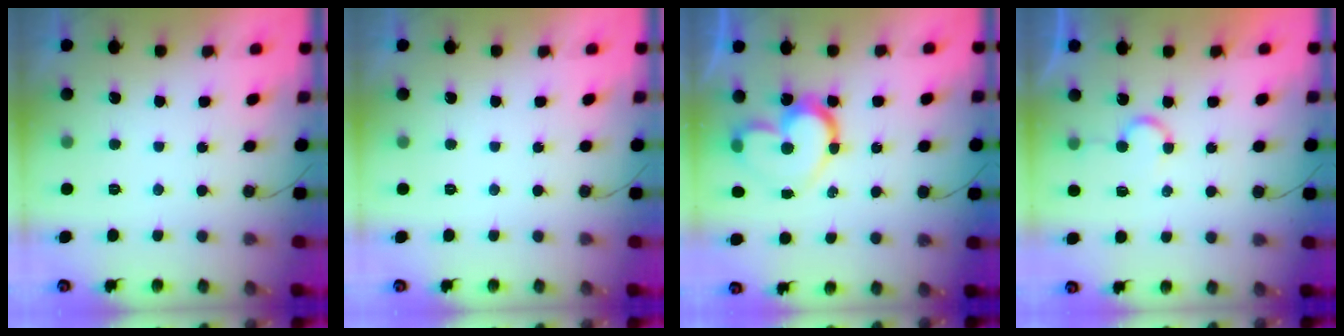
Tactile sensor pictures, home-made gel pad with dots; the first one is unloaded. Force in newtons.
{"total": 0.0}
{"total": 14.7, "press": 14.6, "slide": 1.1}
{"total": 5.4, "press": 5.3, "slide": 0.6}